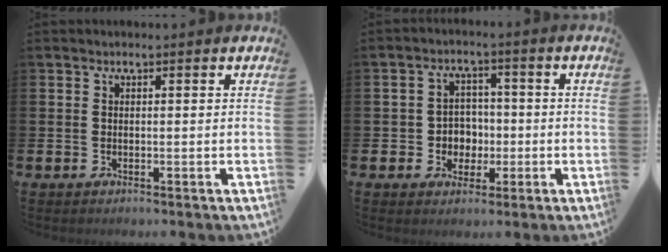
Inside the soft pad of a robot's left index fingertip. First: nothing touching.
{"total": 3.9, "force": [-0.4, 3.7, 0.8], "torque": [-0.022, 0.002, -0.017]}